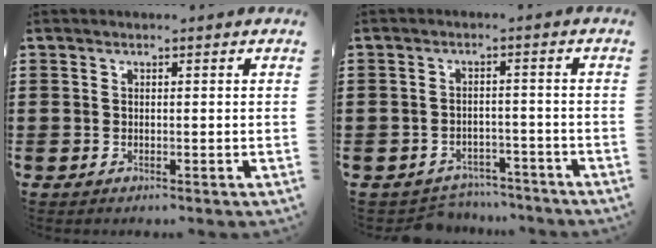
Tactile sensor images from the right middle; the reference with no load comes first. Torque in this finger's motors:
{"motor_torque": [0.29, 0.07, 0.01, 0.01]}